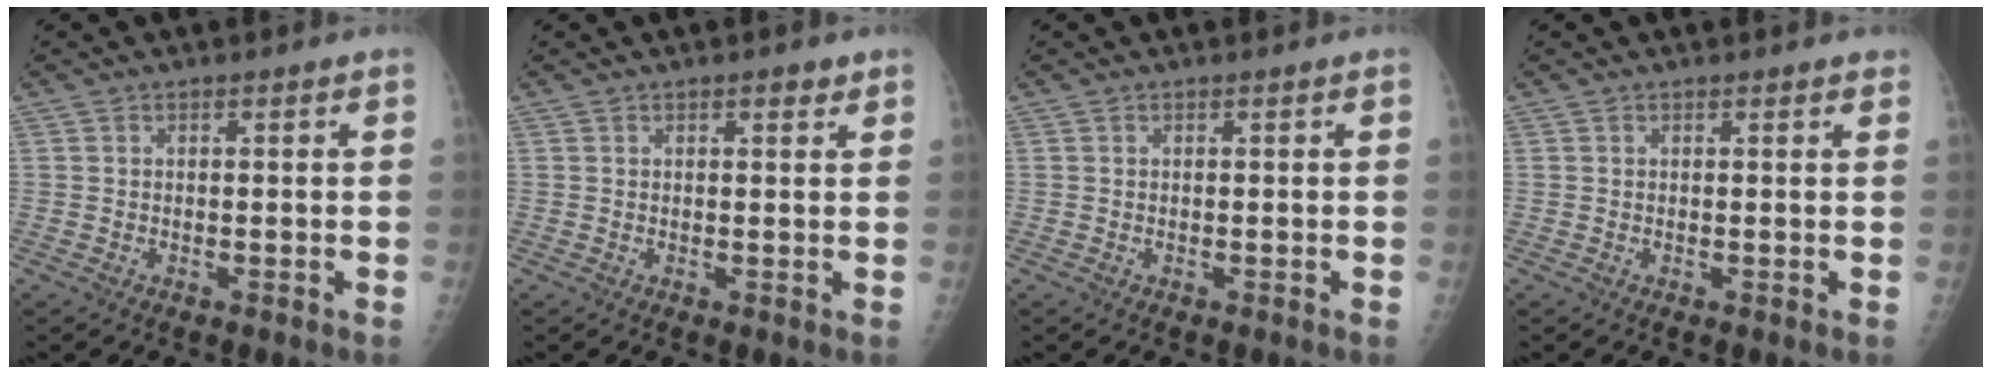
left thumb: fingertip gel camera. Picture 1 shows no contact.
{"total": 1.8, "force": [1.1, 0.7, 1.2], "torque": [-0.010, -0.003, 0.013]}
{"total": 0.0}
{"total": 1.0, "force": [0.8, 0.3, 0.5], "torque": [-0.002, 0.001, 0.008]}